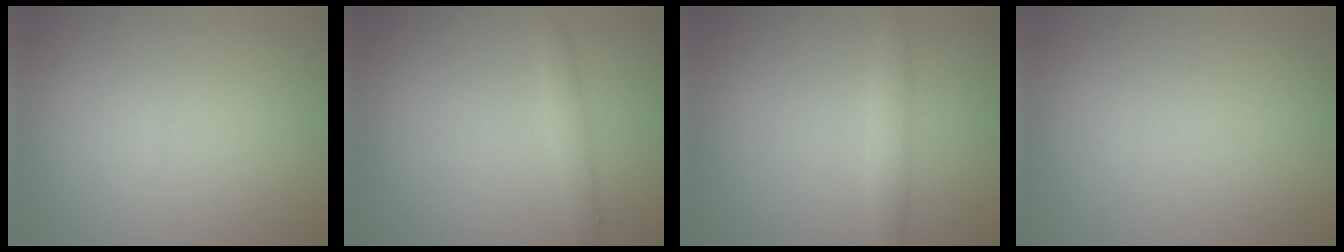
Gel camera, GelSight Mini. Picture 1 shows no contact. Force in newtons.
{"total": 1.4, "press": 1.4, "slide": 0.1}
{"total": 1.7, "press": 1.7, "slide": 0.0}
{"total": 0.0}